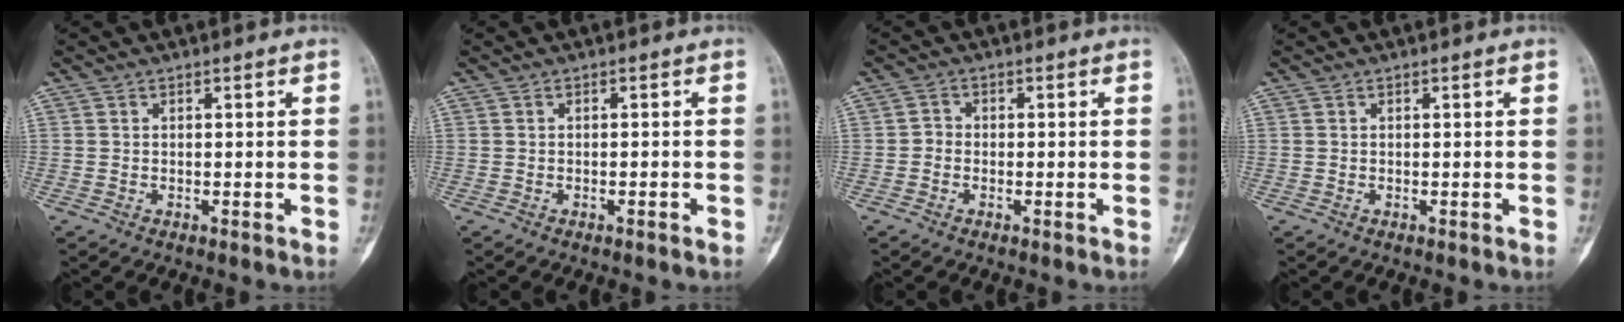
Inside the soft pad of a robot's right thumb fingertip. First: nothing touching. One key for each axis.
{"total": 1.0, "fx": -0.5, "fy": 0.2, "fz": 0.8, "tx": -0.016, "ty": 0.006, "tz": -0.003}
{"total": 1.5, "fx": -0.6, "fy": 1.3, "fz": 0.5, "tx": 0.008, "ty": 0.005, "tz": -0.017}
{"total": 0.0}